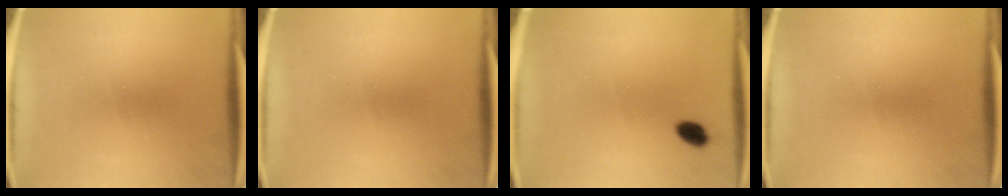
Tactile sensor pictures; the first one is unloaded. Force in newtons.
{"total": 0.0}
{"total": 2.9}
{"total": 0.0}